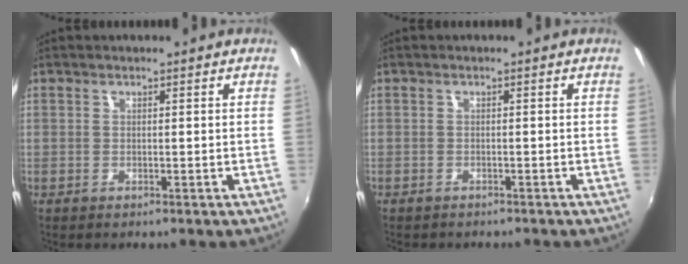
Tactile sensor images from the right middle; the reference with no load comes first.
{"total": 1.6, "force": [-1.4, 0.5, 0.4], "torque": [-0.014, -0.007, -0.017]}